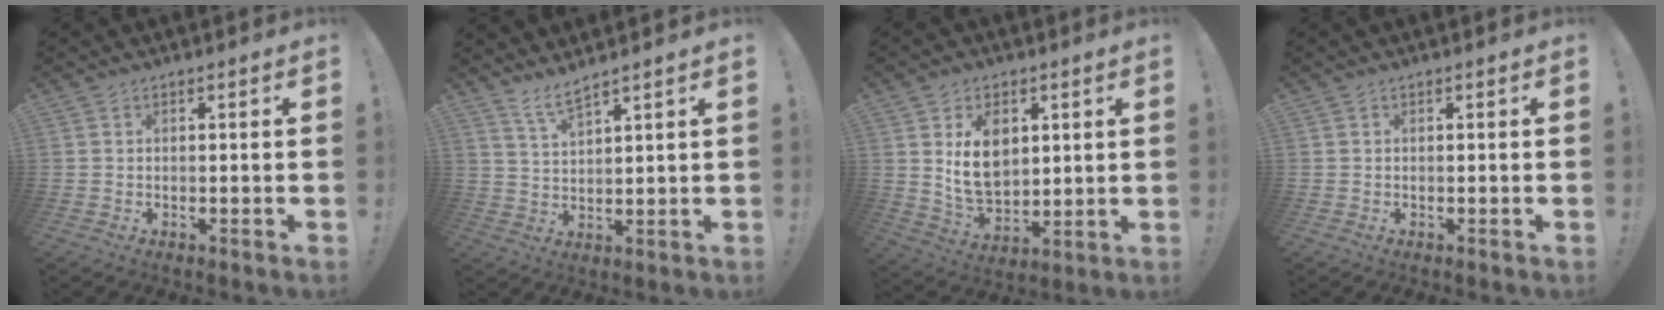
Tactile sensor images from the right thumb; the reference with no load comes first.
{"total": 5.4, "force": [4.5, 0.6, 3.0], "torque": [-0.066, -0.021, 0.080]}
{"total": 12.1, "force": [4.1, 8.5, 7.6], "torque": [-0.123, -0.014, 0.077]}
{"total": 0.0}